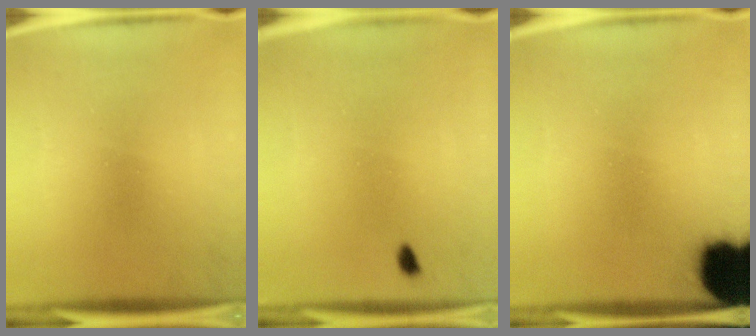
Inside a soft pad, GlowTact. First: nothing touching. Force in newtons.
{"total": 0.7}
{"total": 18.4}